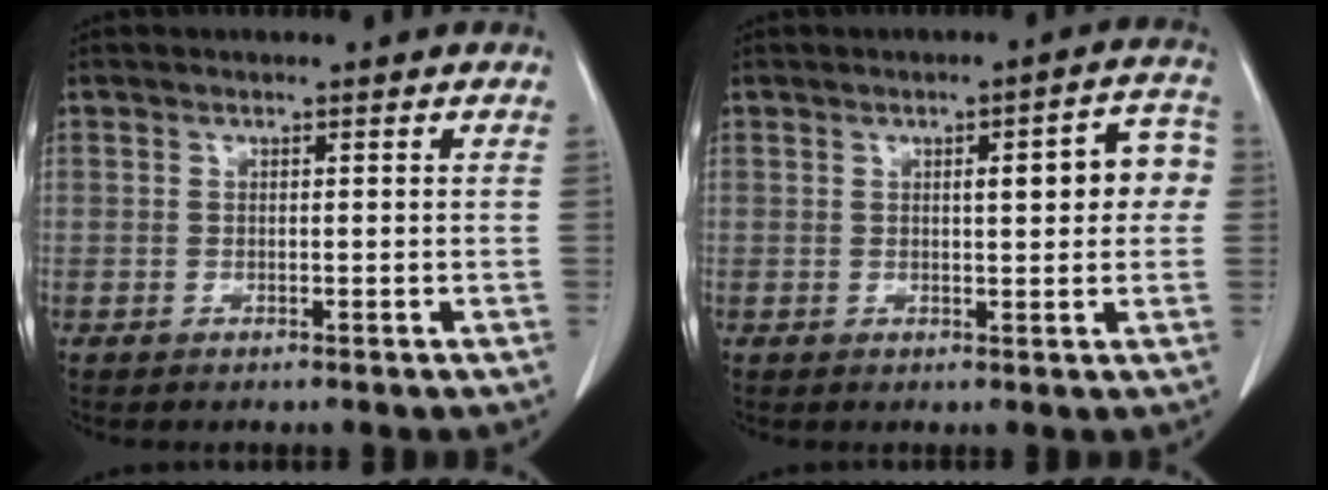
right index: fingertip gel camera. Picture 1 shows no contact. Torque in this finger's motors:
{"motor_torque": [0.15, 0.08, 0.16, 0.03]}